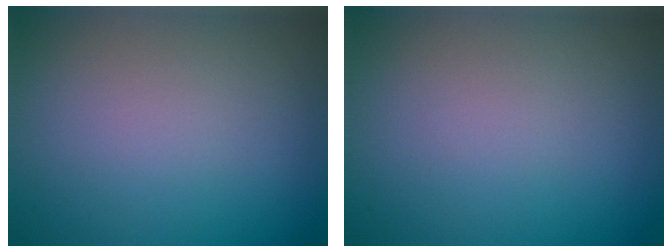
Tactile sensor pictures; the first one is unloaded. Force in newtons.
{"total": 0.0}